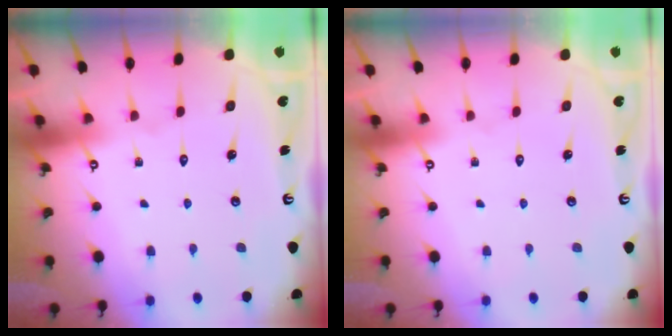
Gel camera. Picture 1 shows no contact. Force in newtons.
{"total": 0.0}